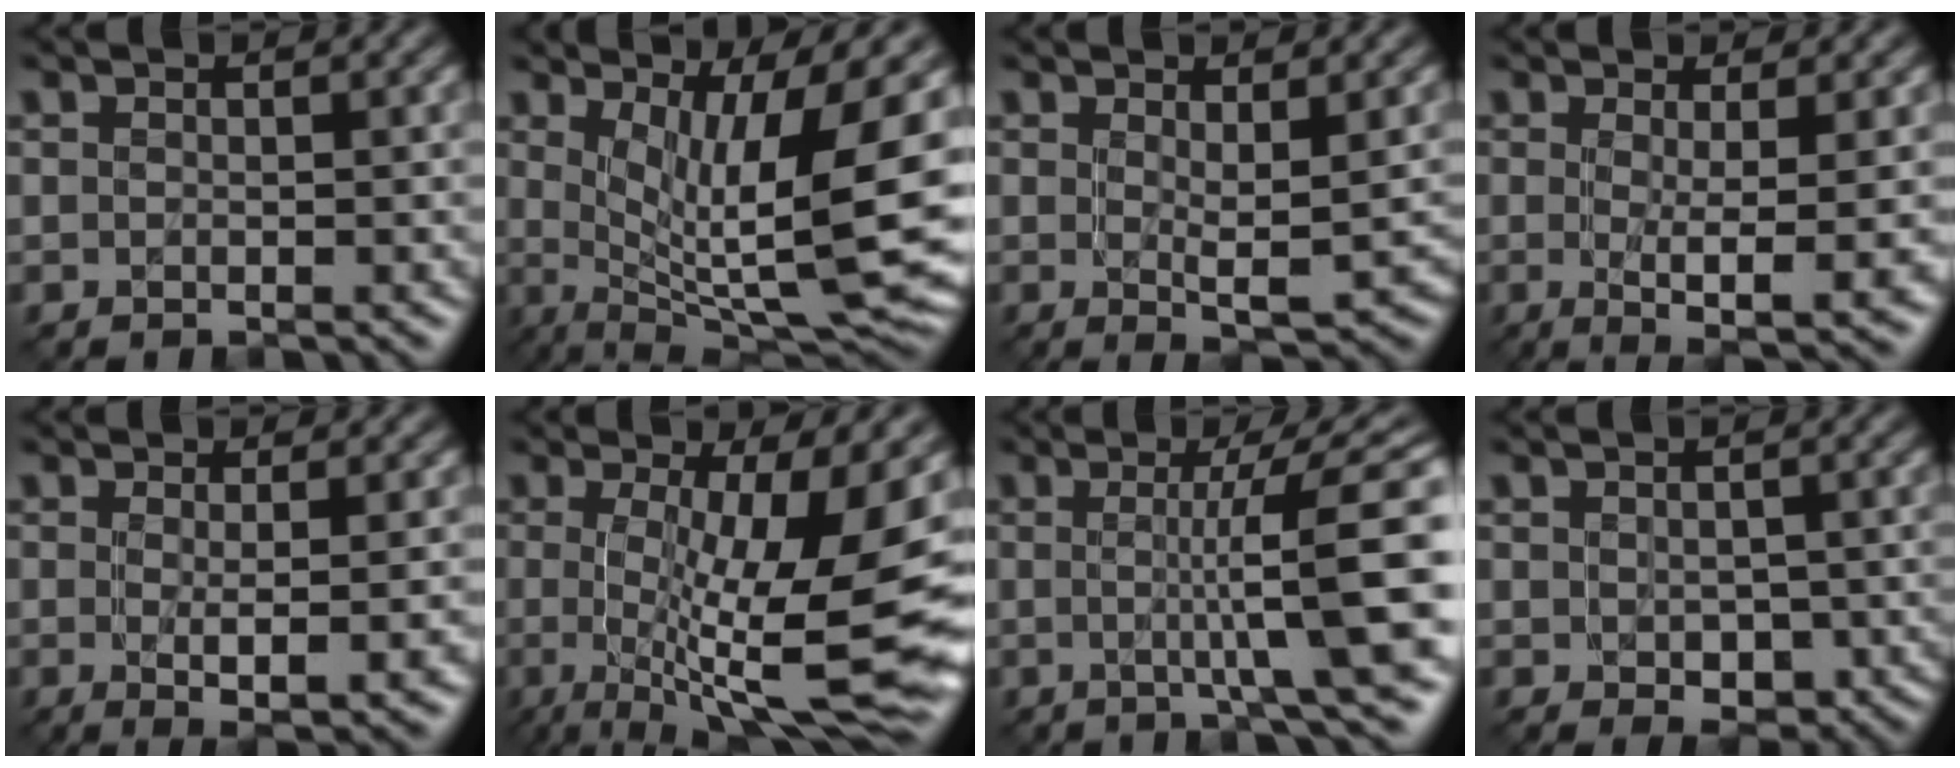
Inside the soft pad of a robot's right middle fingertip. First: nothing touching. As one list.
[{"total": 12.7, "force": [1.8, 3.7, 12.0], "torque": [-0.178, -0.017, 0.032]}, {"total": 2.7, "force": [0.7, 0.4, 2.6], "torque": [-0.040, -0.005, 0.014]}, {"total": 4.9, "force": [-0.2, 0.7, 4.8], "torque": [-0.079, -0.009, -0.002]}, {"total": 4.1, "force": [-0.3, 0.8, 4.1], "torque": [-0.058, 0.000, -0.003]}, {"total": 12.8, "force": [-0.9, 3.0, 12.5], "torque": [-0.185, -0.010, -0.015]}, {"total": 8.3, "force": [0.2, 1.3, 8.2], "torque": [-0.107, 0.007, 0.000]}, {"total": 3.0, "force": [-0.6, 2.0, 2.2], "torque": [-0.031, -0.012, -0.002]}]